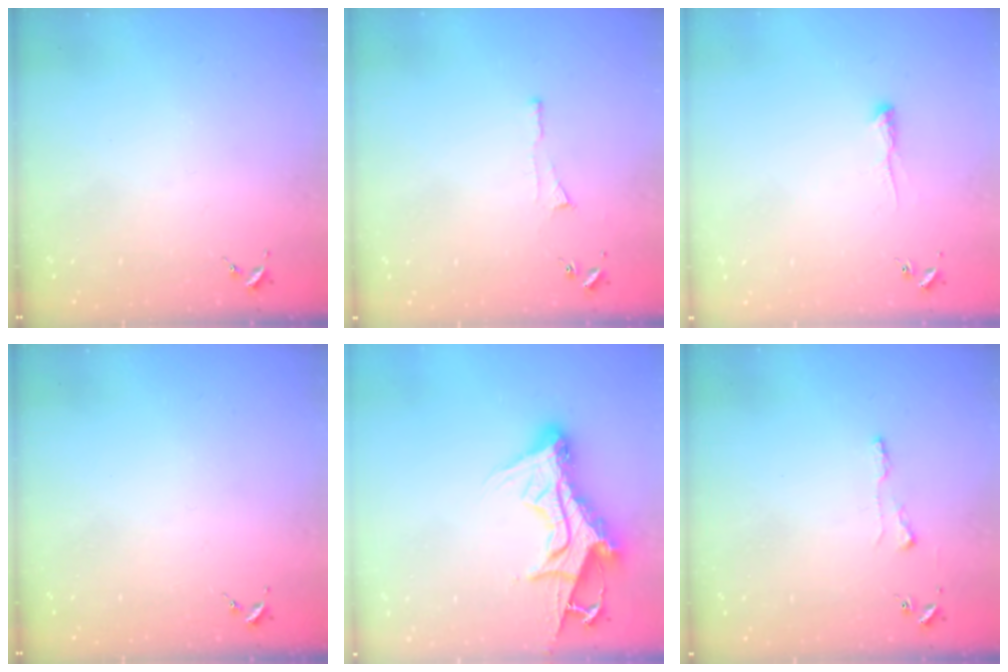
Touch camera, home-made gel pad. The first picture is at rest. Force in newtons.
{"total": 3.5, "press": 3.5, "slide": 0.5}
{"total": 4.9, "press": 4.8, "slide": 0.8}
{"total": 0.0}
{"total": 16.5, "press": 16.4, "slide": 1.8}
{"total": 4.3, "press": 4.3, "slide": 0.5}